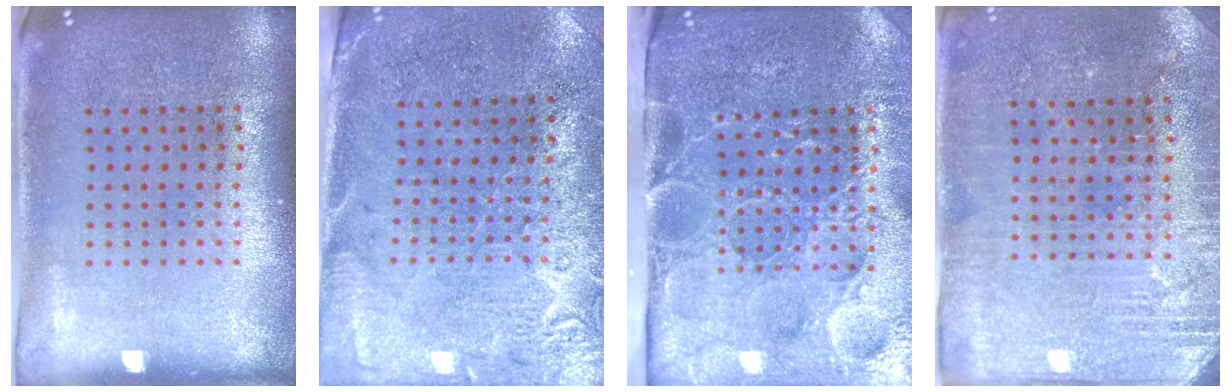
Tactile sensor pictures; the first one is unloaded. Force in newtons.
{"total": 2.7, "press": 2.4, "slide": 1.3}
{"total": 5.0, "press": 4.1, "slide": 2.8}
{"total": 2.8, "press": 2.8, "slide": 0.4}